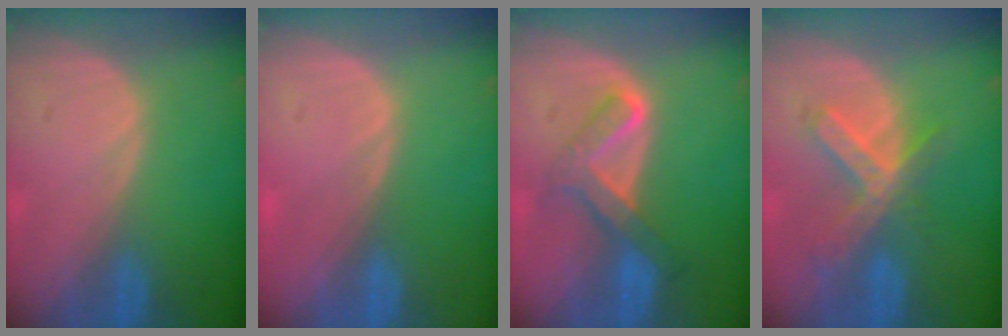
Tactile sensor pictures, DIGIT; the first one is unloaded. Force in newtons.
{"total": 0.5, "press": 0.1, "slide": 0.5}
{"total": 5.7, "press": 5.6, "slide": 1.2}
{"total": 6.6, "press": 5.8, "slide": 3.1}